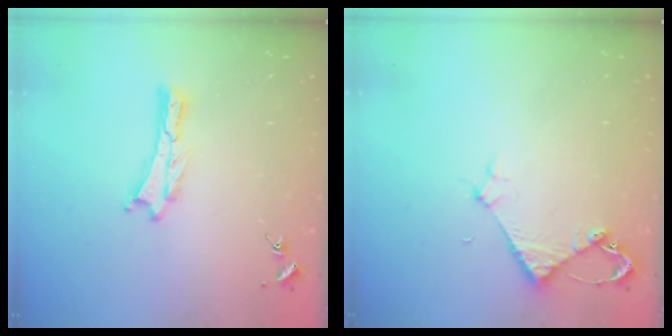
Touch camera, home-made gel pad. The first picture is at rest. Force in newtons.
{"total": 3.2, "press": 3.2, "slide": 0.2}